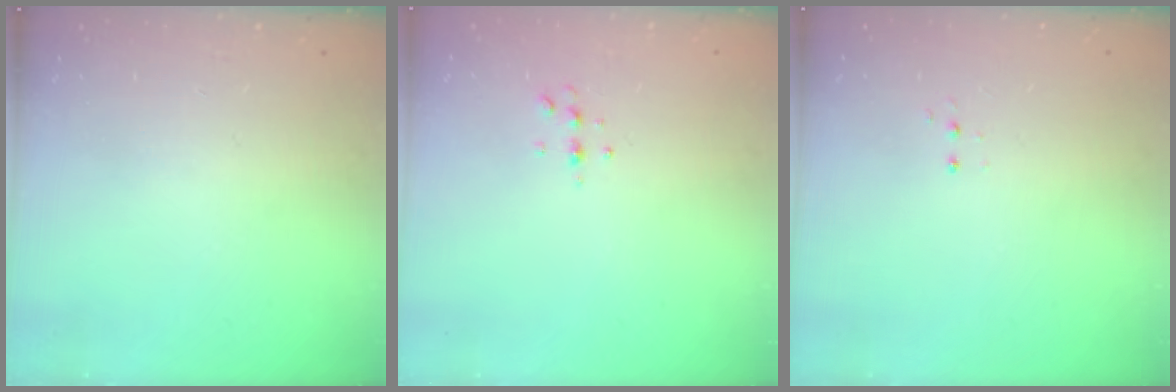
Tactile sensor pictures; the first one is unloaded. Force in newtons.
{"total": 4.7, "press": 4.6, "slide": 0.6}
{"total": 3.4, "press": 3.3, "slide": 0.7}